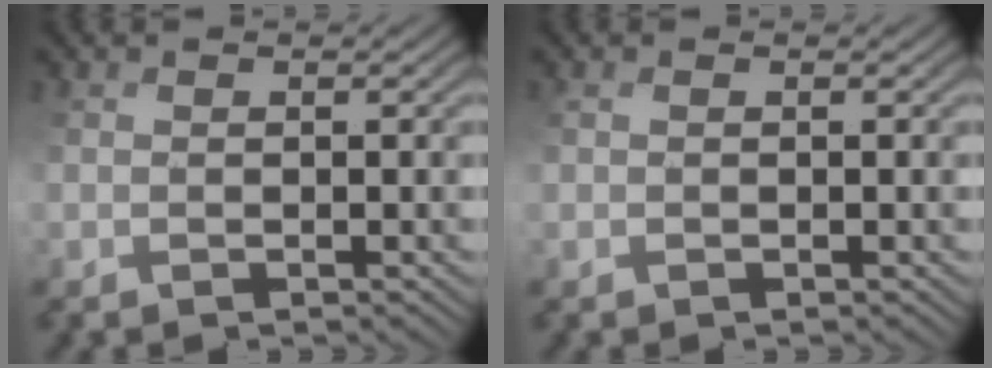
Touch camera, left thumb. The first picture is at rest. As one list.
[{"total": 0.0}]